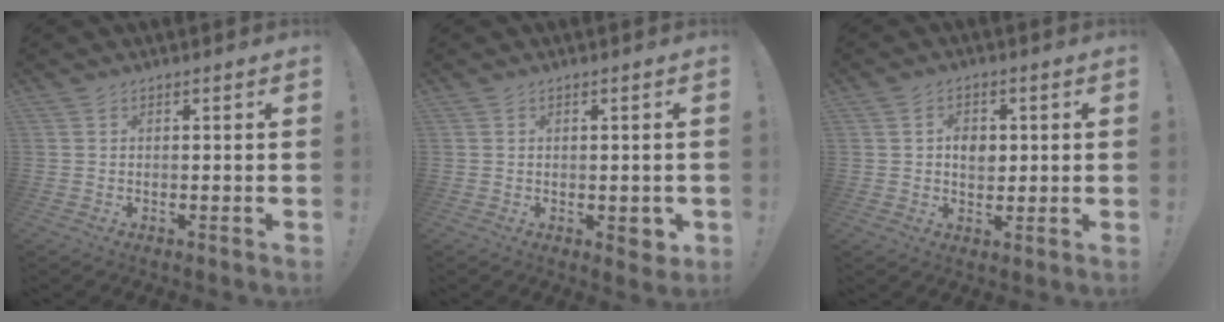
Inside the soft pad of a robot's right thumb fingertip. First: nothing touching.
{"total": 3.8, "force": [-0.8, 2.2, 3.0], "torque": [-0.031, 0.004, -0.010]}
{"total": 5.3, "force": [0.5, 4.1, 3.4], "torque": [-0.040, -0.001, 0.005]}